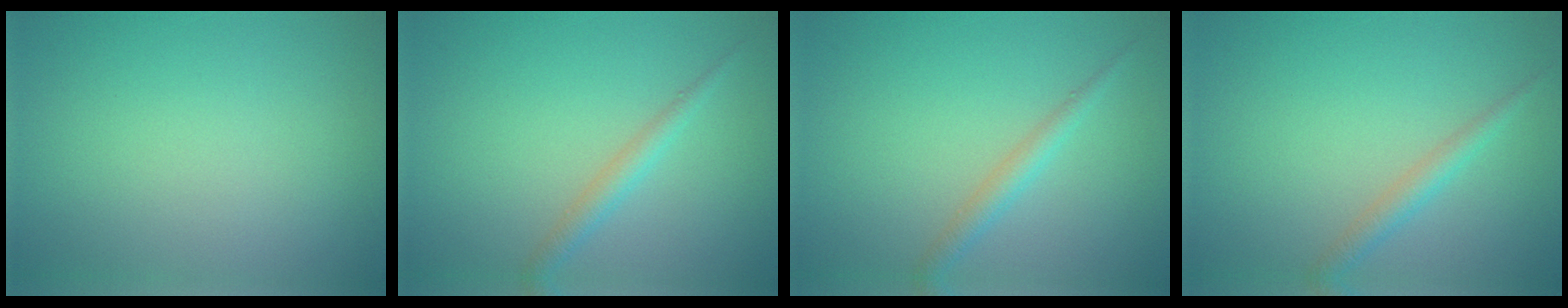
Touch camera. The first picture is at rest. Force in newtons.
{"total": 1.7, "press": 1.7, "slide": 0.1}
{"total": 1.7, "press": 1.7, "slide": 0.1}
{"total": 1.8, "press": 1.8, "slide": 0.0}